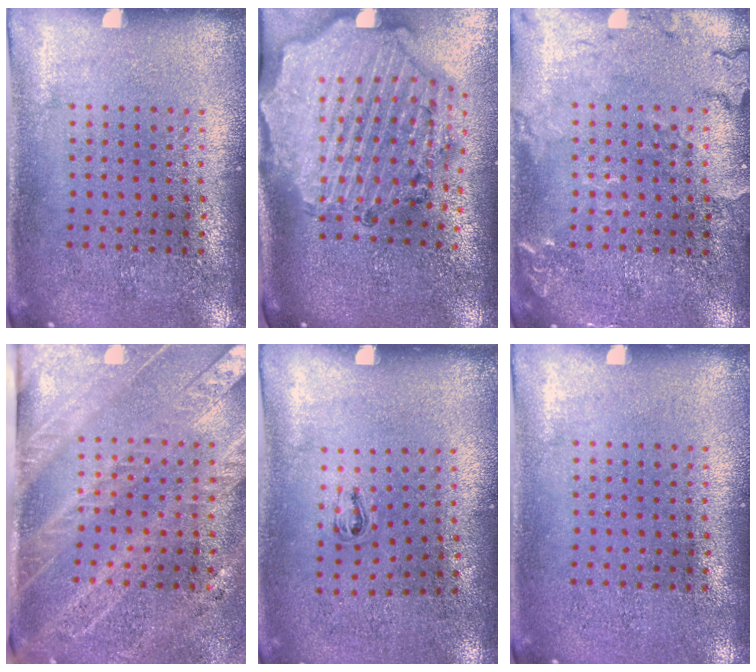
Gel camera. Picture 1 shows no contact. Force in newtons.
{"total": 2.9, "press": 2.6, "slide": 1.2}
{"total": 2.5, "press": 2.5, "slide": 0.4}
{"total": 3.4, "press": 2.9, "slide": 1.7}
{"total": 0.5, "press": 0.3, "slide": 0.5}
{"total": 0.0}